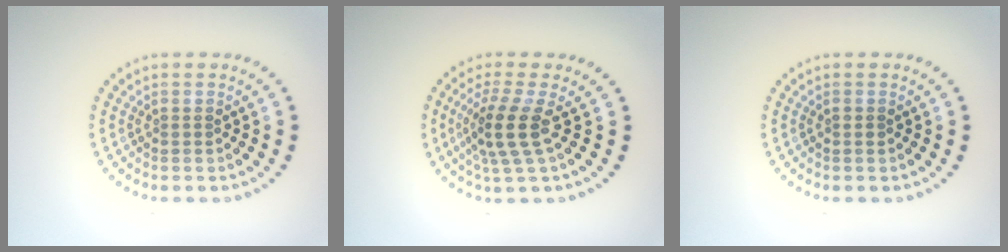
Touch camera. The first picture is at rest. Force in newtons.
{"total": 3.7, "press": 2.8, "slide": 2.3}
{"total": 0.8, "press": 0.8, "slide": 0.0}